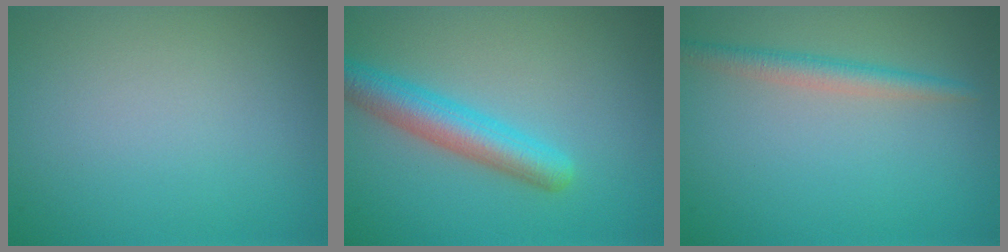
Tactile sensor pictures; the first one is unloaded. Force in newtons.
{"total": 4.5, "press": 4.5, "slide": 0.2}
{"total": 2.3, "press": 2.3, "slide": 0.1}